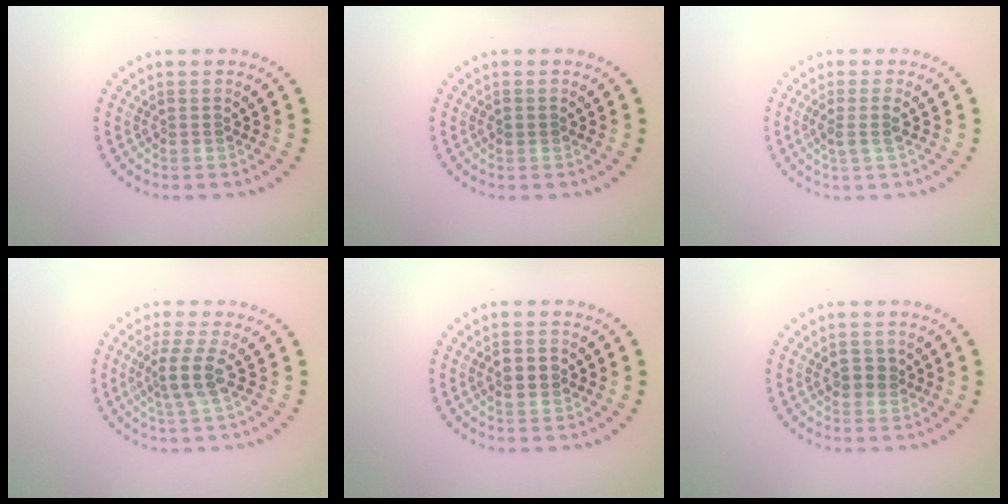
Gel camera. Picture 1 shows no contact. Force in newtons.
{"total": 0.8, "press": 0.8, "slide": 0.1}
{"total": 1.8, "press": 1.5, "slide": 1.1}
{"total": 3.0, "press": 2.2, "slide": 1.9}
{"total": 2.7, "press": 2.7, "slide": 0.1}
{"total": 2.0, "press": 2.0, "slide": 0.5}